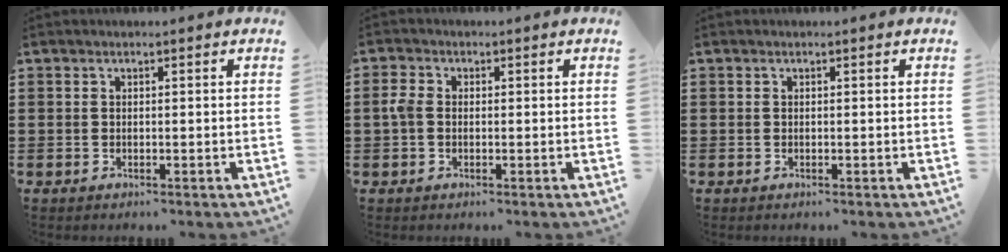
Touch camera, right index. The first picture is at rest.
{"total": 2.6, "force": [-0.2, 1.8, 1.8], "torque": [-0.054, -0.001, -0.009]}
{"total": 0.0}